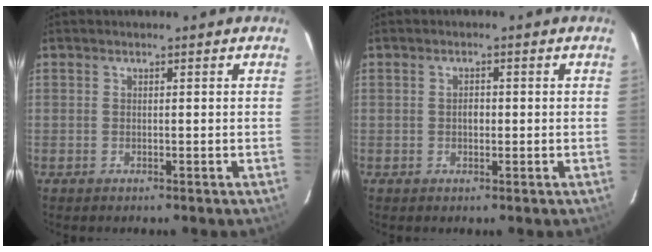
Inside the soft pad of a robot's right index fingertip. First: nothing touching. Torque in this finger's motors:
{"motor_torque": [0.45, 0.17, 0.25, 0.04]}